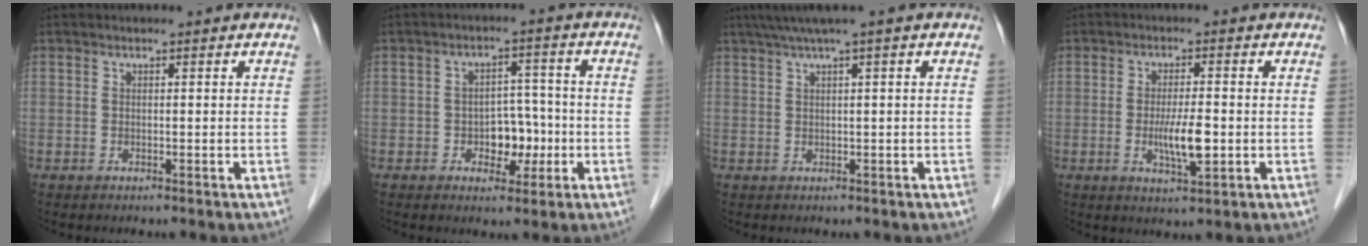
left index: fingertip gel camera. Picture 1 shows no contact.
{"total": 5.3, "force": [-1.6, 3.4, 3.7], "torque": [-0.054, 0.014, -0.020]}
{"total": 3.5, "force": [2.1, -0.7, 2.8], "torque": [-0.058, 0.021, 0.043]}
{"total": 5.2, "force": [-0.9, 0.9, 5.1], "torque": [-0.098, -0.009, -0.013]}